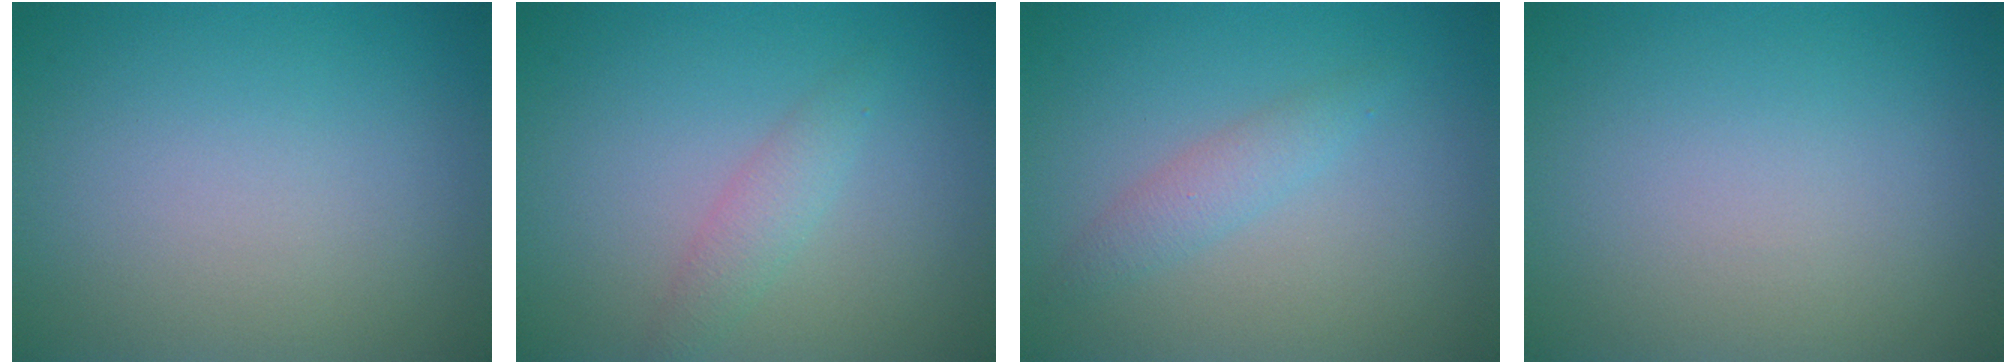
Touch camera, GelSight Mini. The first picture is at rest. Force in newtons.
{"total": 1.7, "press": 1.7, "slide": 0.1}
{"total": 1.8, "press": 1.8, "slide": 0.1}
{"total": 0.0}